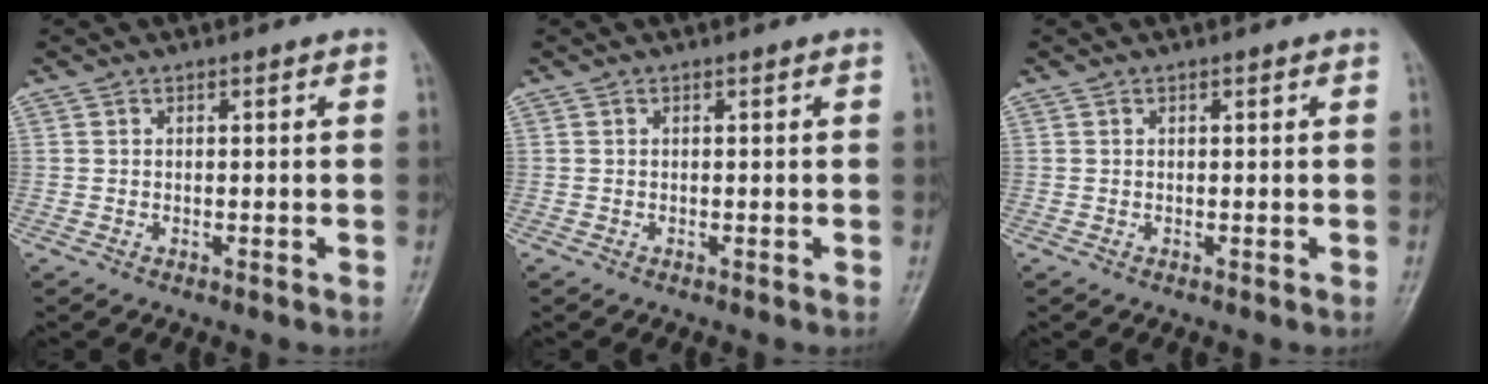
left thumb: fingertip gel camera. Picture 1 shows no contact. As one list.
[{"total": 0.0}, {"total": 0.0}]